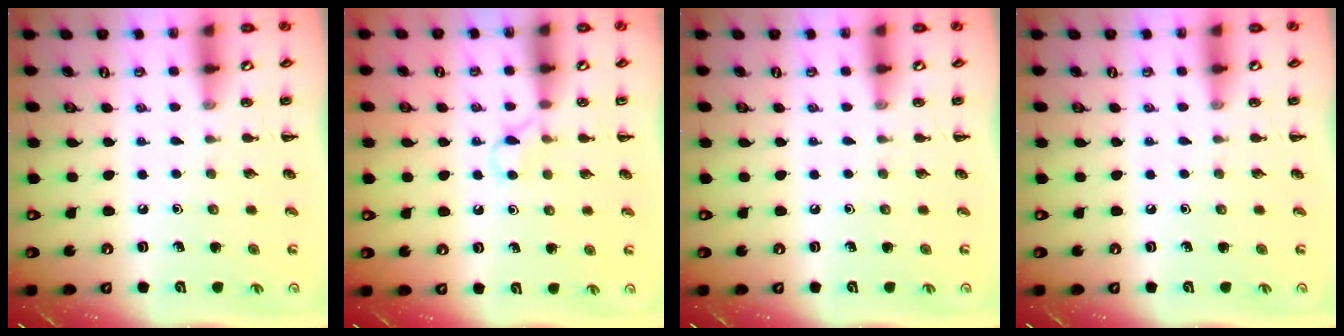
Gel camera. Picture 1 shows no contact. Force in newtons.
{"total": 4.5, "press": 4.2, "slide": 1.5}
{"total": 0.0}
{"total": 0.0}